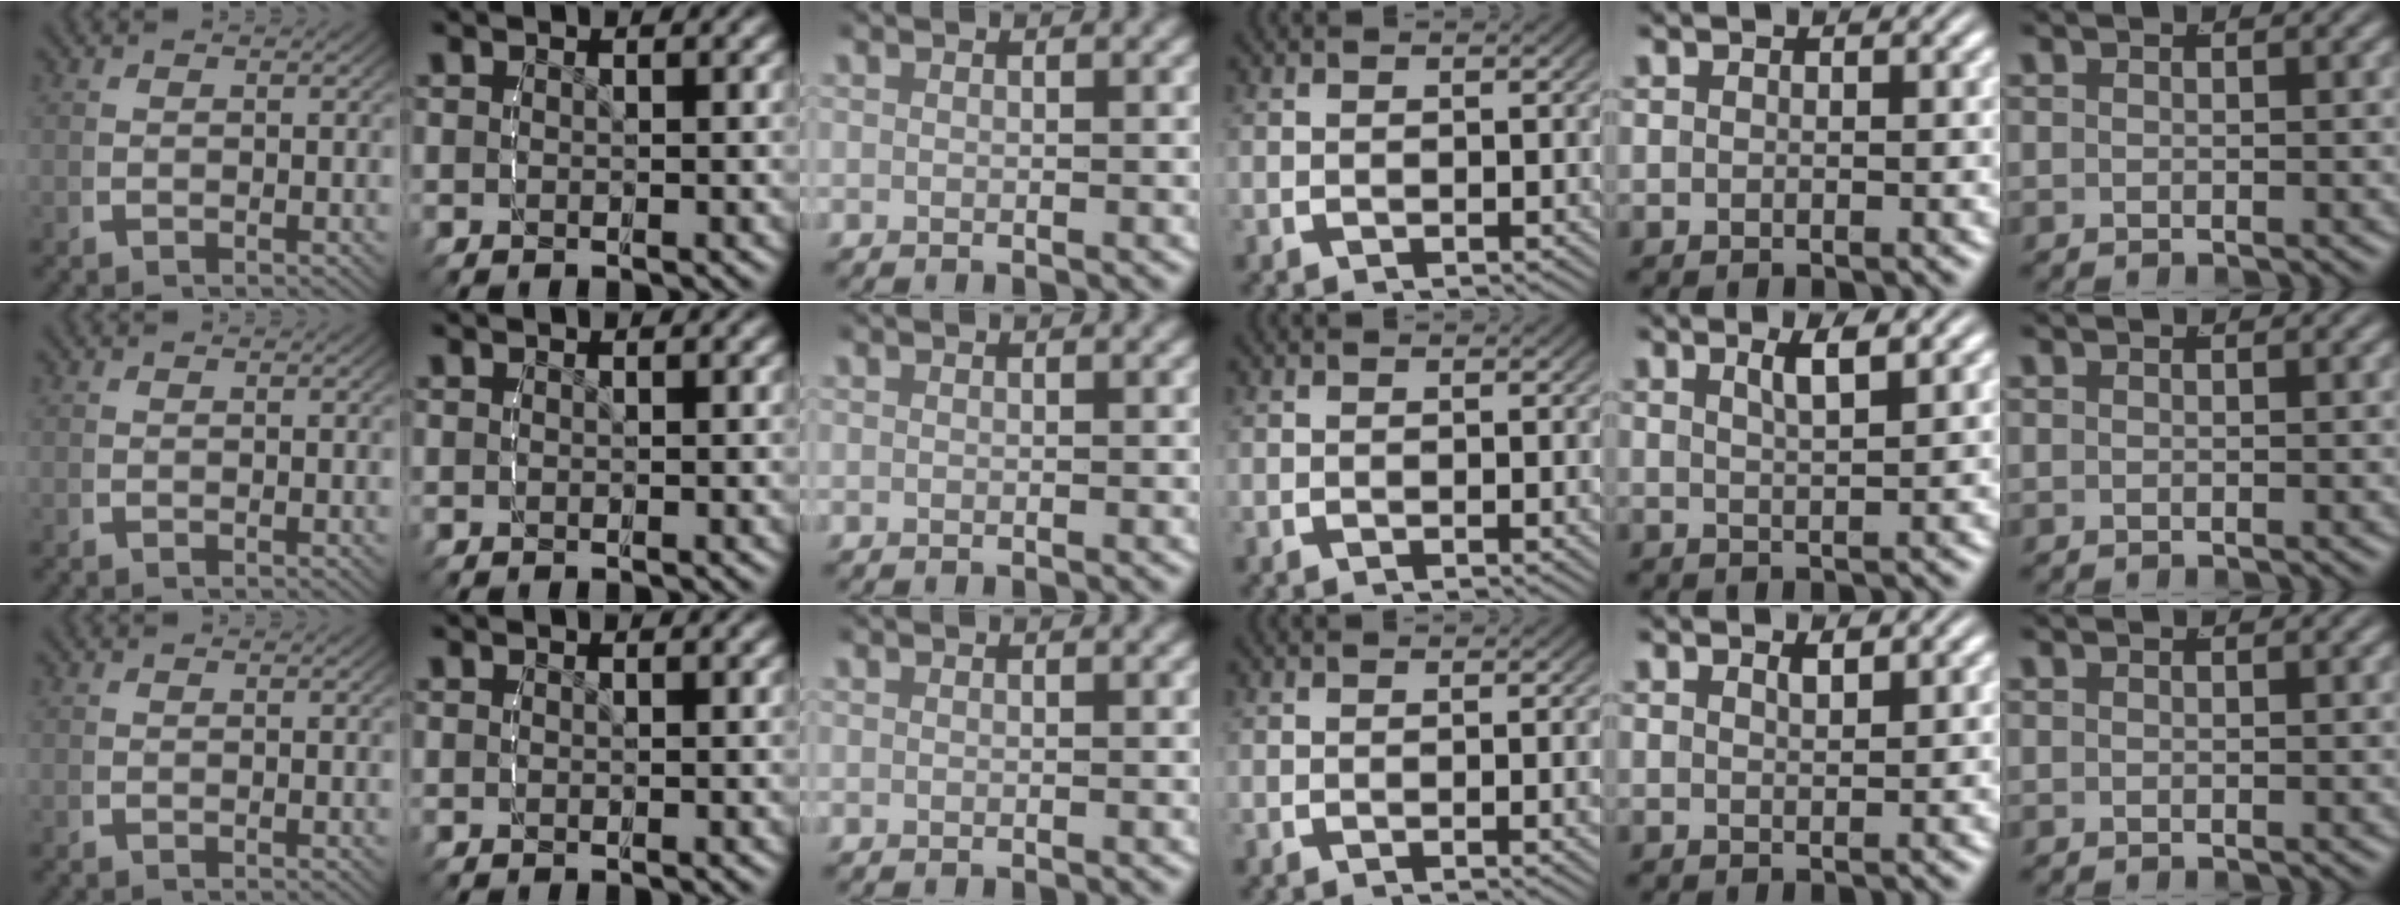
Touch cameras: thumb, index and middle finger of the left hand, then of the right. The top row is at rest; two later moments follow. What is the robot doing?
{"motion": "lift_and_place", "object": "cubes"}